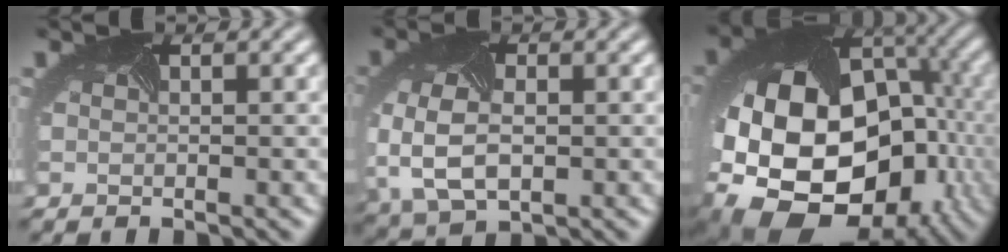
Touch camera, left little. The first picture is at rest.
{"total": 5.8, "force": [-0.9, 3.9, 4.2], "torque": [-0.119, -0.018, -0.008]}
{"total": 21.7, "force": [-5.1, 16.8, 12.8], "torque": [-0.225, -0.055, -0.092]}